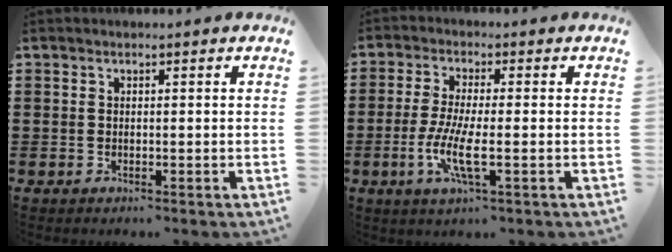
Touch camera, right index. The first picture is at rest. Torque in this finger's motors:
{"motor_torque": [1.24, 0.90, 0.17, 0.08]}